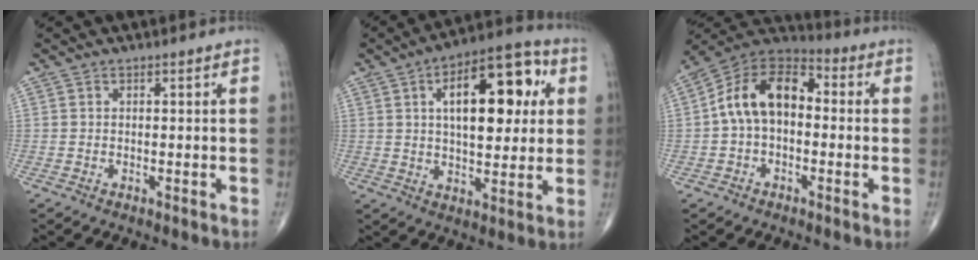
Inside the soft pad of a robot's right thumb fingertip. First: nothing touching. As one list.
[{"total": 18.6, "force": [4.8, 8.9, 15.6], "torque": [-0.193, 0.010, 0.065]}, {"total": 13.6, "force": [0.2, 8.7, 10.4], "torque": [-0.164, 0.042, -0.014]}]